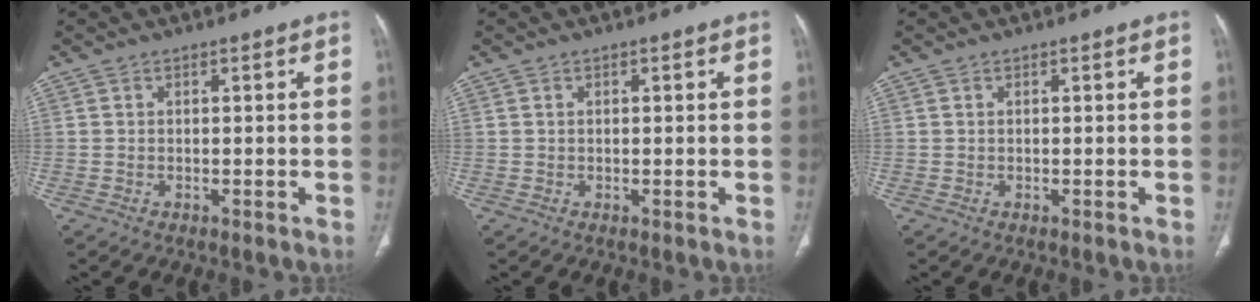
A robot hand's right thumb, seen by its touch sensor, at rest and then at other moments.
{"total": 0.0}
{"total": 0.0}